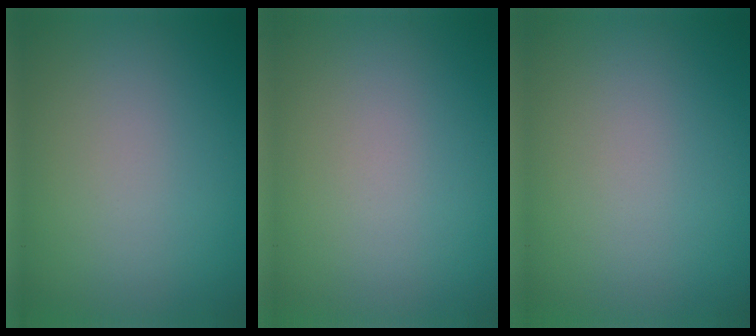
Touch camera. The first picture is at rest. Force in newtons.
{"total": 0.0}
{"total": 0.0}